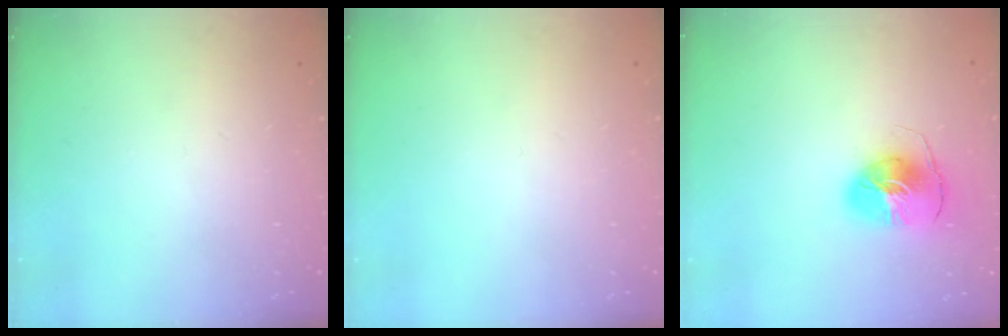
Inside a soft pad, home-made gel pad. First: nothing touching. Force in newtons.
{"total": 0.0}
{"total": 8.2, "press": 8.1, "slide": 1.3}